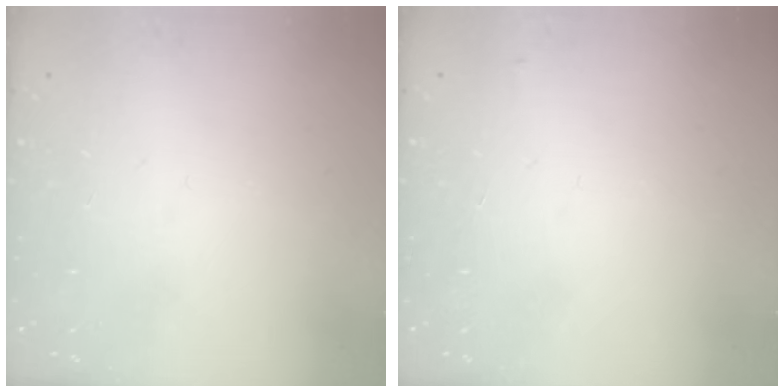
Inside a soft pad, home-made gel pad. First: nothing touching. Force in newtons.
{"total": 2.5, "press": 2.5, "slide": 0.4}